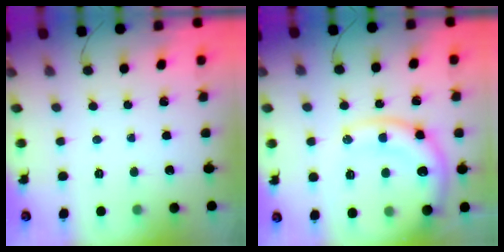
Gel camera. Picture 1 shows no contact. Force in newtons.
{"total": 15.0, "press": 14.9, "slide": 2.2}